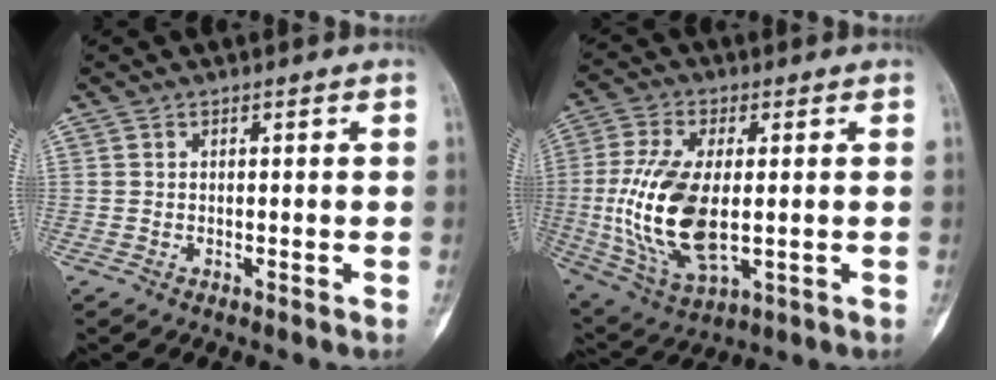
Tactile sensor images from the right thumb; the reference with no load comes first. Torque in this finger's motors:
{"motor_torque": [2.32, 1.83, 1.43, -1.34, 0.60]}